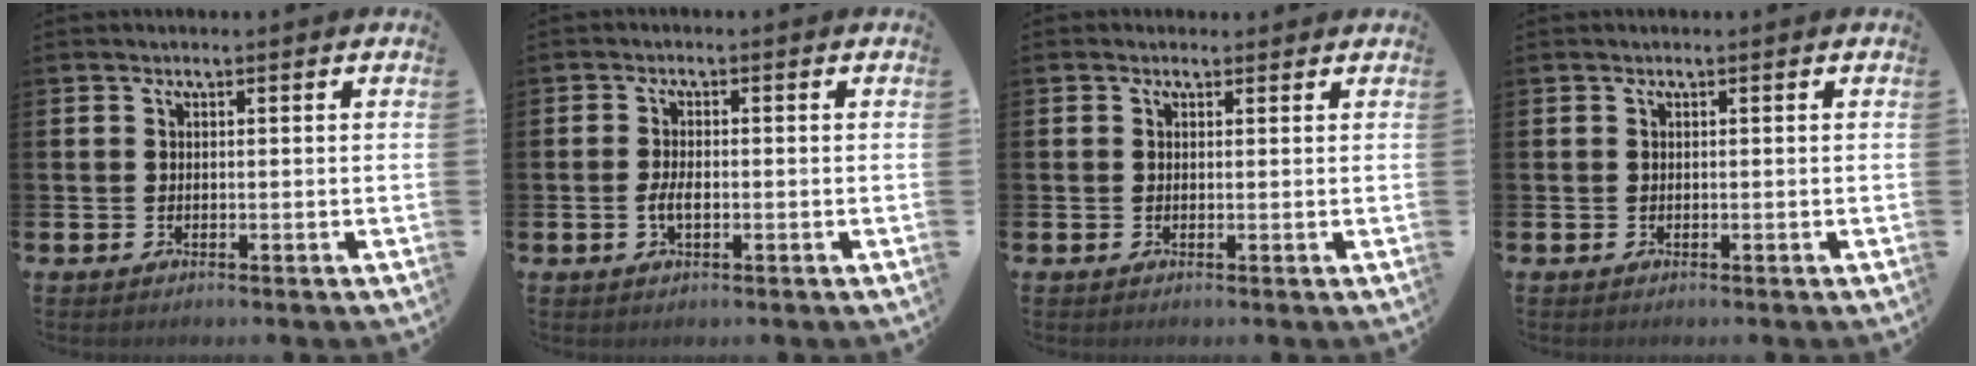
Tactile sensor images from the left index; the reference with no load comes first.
{"total": 2.4, "force": [-0.5, 1.1, 2.1], "torque": [-0.037, 0.000, -0.010]}
{"total": 0.6, "force": [0.4, 0.5, 0.1], "torque": [0.007, 0.002, 0.003]}
{"total": 0.0}